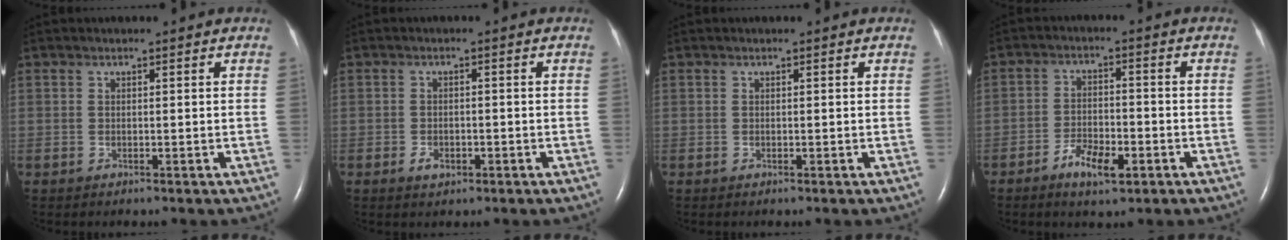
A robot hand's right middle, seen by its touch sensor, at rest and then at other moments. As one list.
[{"total": 2.1, "force": [-1.0, 1.3, 1.3], "torque": [-0.024, 0.002, -0.010]}, {"total": 0.0}, {"total": 5.6, "force": [-3.1, 1.9, 4.2], "torque": [-0.079, 0.000, -0.050]}]